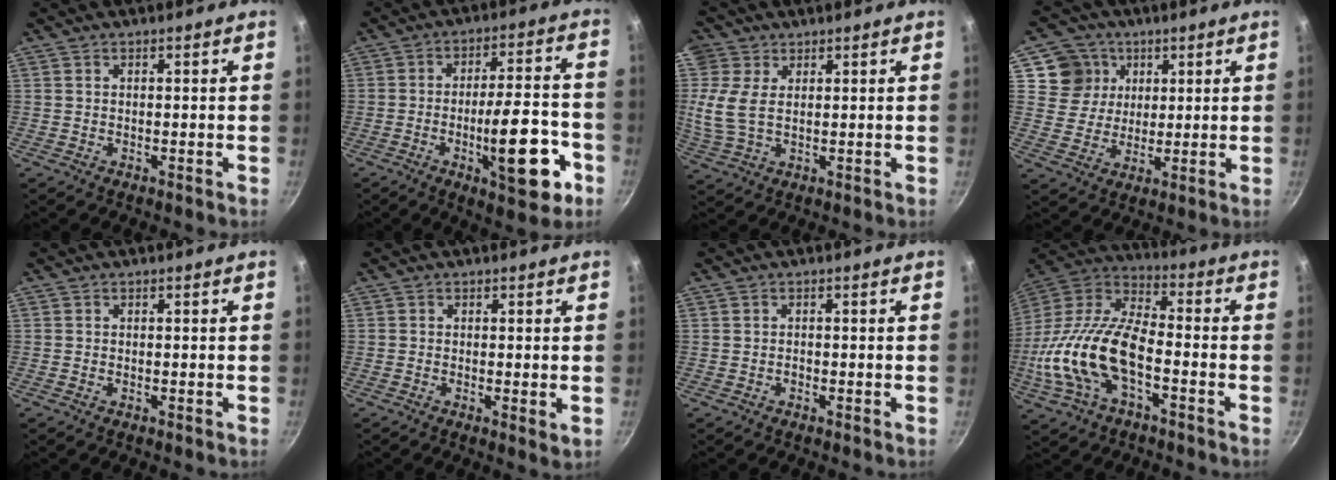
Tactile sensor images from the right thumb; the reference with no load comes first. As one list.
[{"total": 16.0, "force": [-6.0, 5.3, 13.9], "torque": [-0.174, 0.038, -0.079]}, {"total": 7.8, "force": [1.6, 5.4, 5.5], "torque": [-0.117, -0.006, 0.029]}, {"total": 8.9, "force": [3.4, 8.1, 1.7], "torque": [0.006, -0.004, 0.055]}, {"total": 0.0}, {"total": 1.7, "force": [0.0, 0.4, 1.6], "torque": [-0.027, -0.008, -0.003]}, {"total": 0.6, "force": [-0.3, 0.4, 0.2], "torque": [-0.005, 0.005, -0.005]}, {"total": 20.9, "force": [-5.6, 10.3, 17.3], "torque": [-0.334, 0.038, -0.120]}]